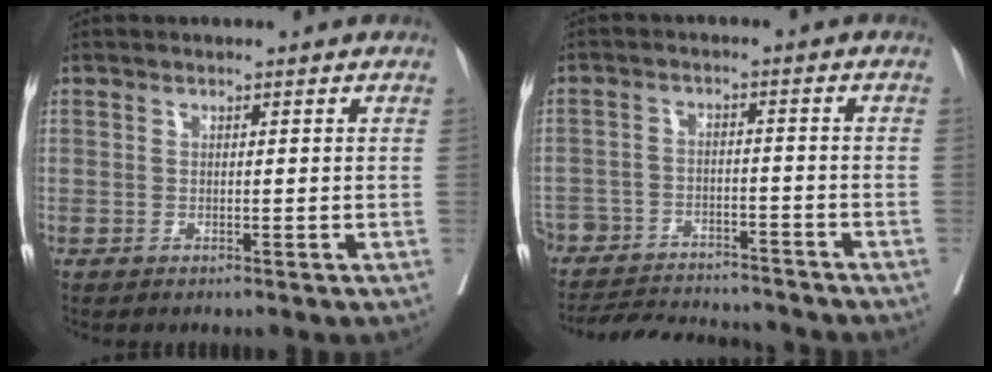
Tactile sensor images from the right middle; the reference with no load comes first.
{"total": 17.3, "force": [-16.0, 3.8, 5.3], "torque": [-0.119, -0.008, -0.229]}